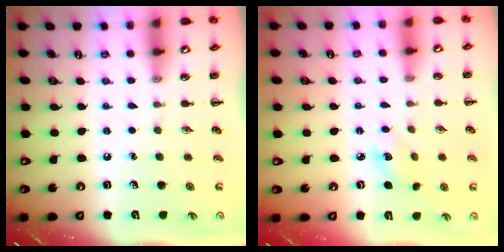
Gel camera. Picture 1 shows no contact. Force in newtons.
{"total": 4.8, "press": 4.6, "slide": 1.3}